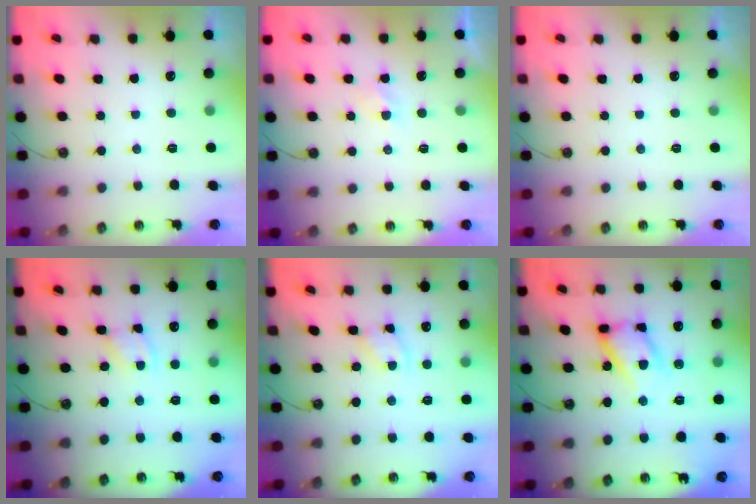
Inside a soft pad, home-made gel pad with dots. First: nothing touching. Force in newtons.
{"total": 2.8, "press": 2.7, "slide": 0.6}
{"total": 0.0}
{"total": 1.9, "press": 1.9, "slide": 0.3}
{"total": 2.9, "press": 2.9, "slide": 0.1}
{"total": 14.5, "press": 14.2, "slide": 2.5}